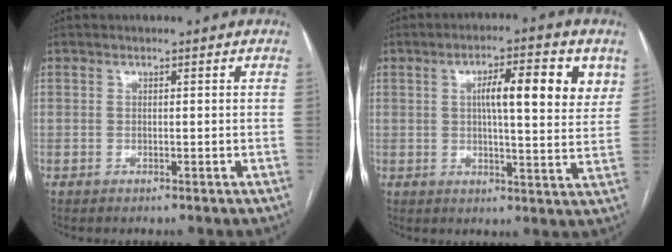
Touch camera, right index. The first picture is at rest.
{"total": 10.7, "force": [3.8, 2.2, 9.8], "torque": [-0.142, 0.014, 0.051]}